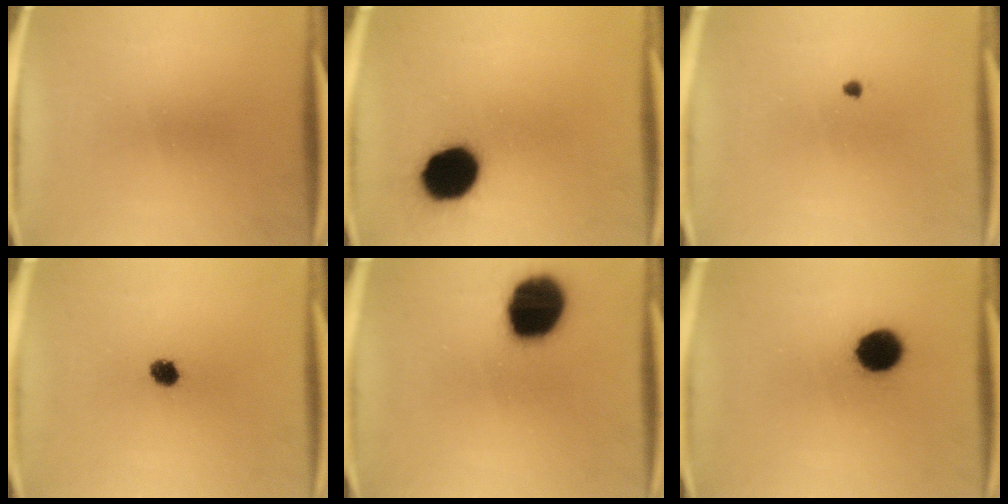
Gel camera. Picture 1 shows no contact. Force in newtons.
{"total": 14.9}
{"total": 1.0}
{"total": 3.5}
{"total": 20.0}
{"total": 10.3}